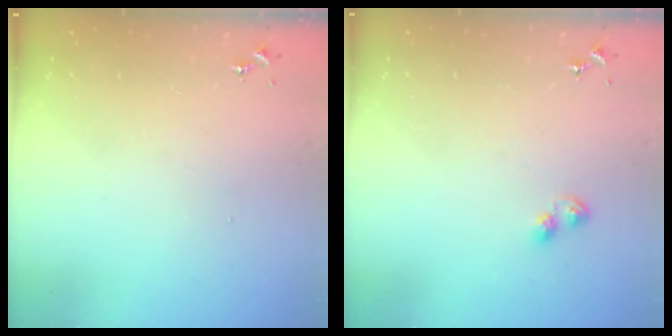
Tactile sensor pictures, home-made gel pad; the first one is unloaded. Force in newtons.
{"total": 3.8, "press": 3.7, "slide": 0.4}